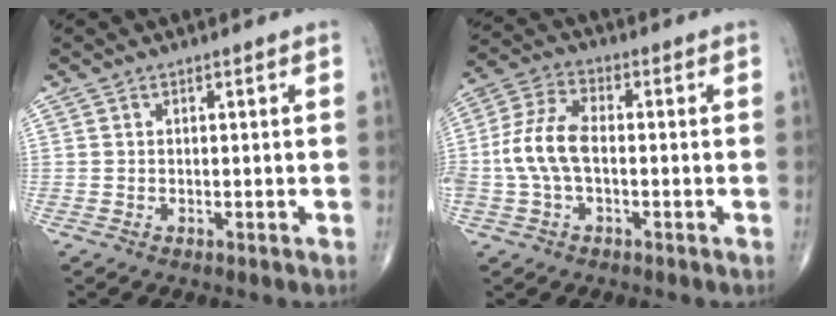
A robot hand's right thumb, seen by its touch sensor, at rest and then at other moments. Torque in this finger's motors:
{"motor_torque": [1.47, 1.38, 1.27, -0.31, 0.57]}